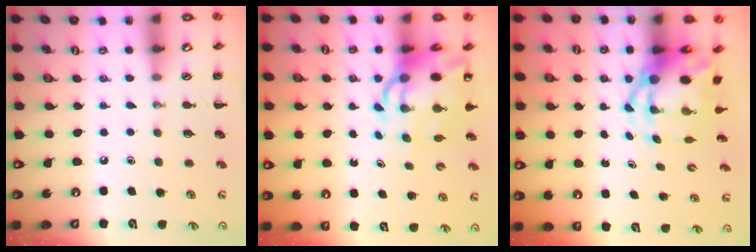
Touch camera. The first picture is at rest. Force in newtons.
{"total": 11.5, "press": 11.0, "slide": 3.2}
{"total": 5.8, "press": 5.6, "slide": 1.7}